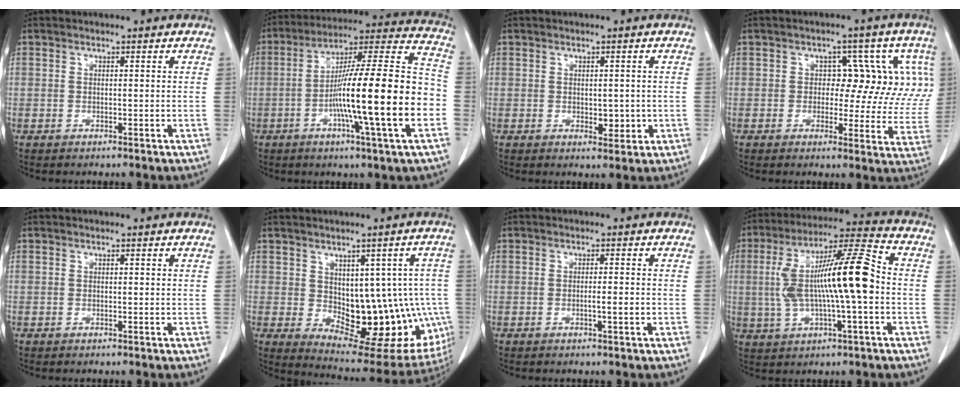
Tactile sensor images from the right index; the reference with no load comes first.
{"total": 21.9, "force": [-5.1, 0.4, 21.3], "torque": [-0.314, 0.007, -0.090]}
{"total": 2.8, "force": [-0.3, 1.6, 2.3], "torque": [-0.028, -0.003, 0.004]}
{"total": 9.6, "force": [1.9, 5.9, 7.4], "torque": [-0.062, 0.024, 0.019]}
{"total": 0.0}
{"total": 18.2, "force": [-2.1, 9.4, 15.4], "torque": [-0.161, 0.009, 0.002]}
{"total": 1.8, "force": [-0.5, -0.1, 1.8], "torque": [-0.031, -0.001, -0.010]}
{"total": 15.6, "force": [-0.3, 2.2, 15.4], "torque": [-0.288, 0.026, -0.007]}